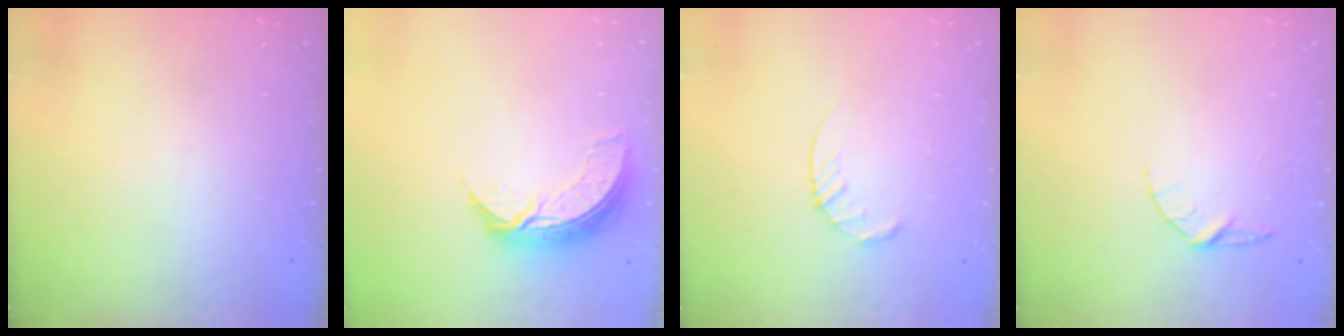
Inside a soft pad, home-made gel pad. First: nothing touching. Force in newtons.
{"total": 8.2, "press": 8.1, "slide": 0.6}
{"total": 4.5, "press": 4.5, "slide": 0.5}
{"total": 5.1, "press": 5.1, "slide": 0.4}